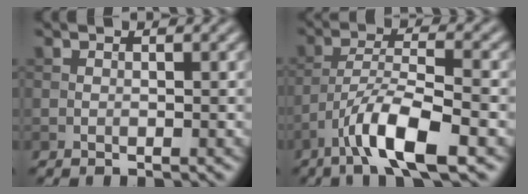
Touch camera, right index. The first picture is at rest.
{"total": 7.3, "force": [-4.2, 1.8, 5.7], "torque": [-0.102, 0.005, -0.081]}